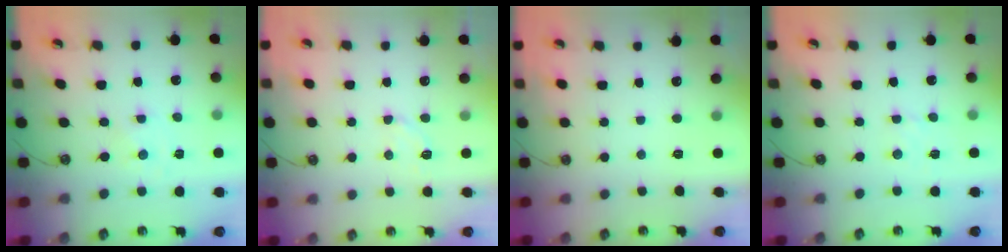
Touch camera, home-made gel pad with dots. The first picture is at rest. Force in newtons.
{"total": 3.0, "press": 2.9, "slide": 0.7}
{"total": 0.0}
{"total": 2.4, "press": 2.4, "slide": 0.4}